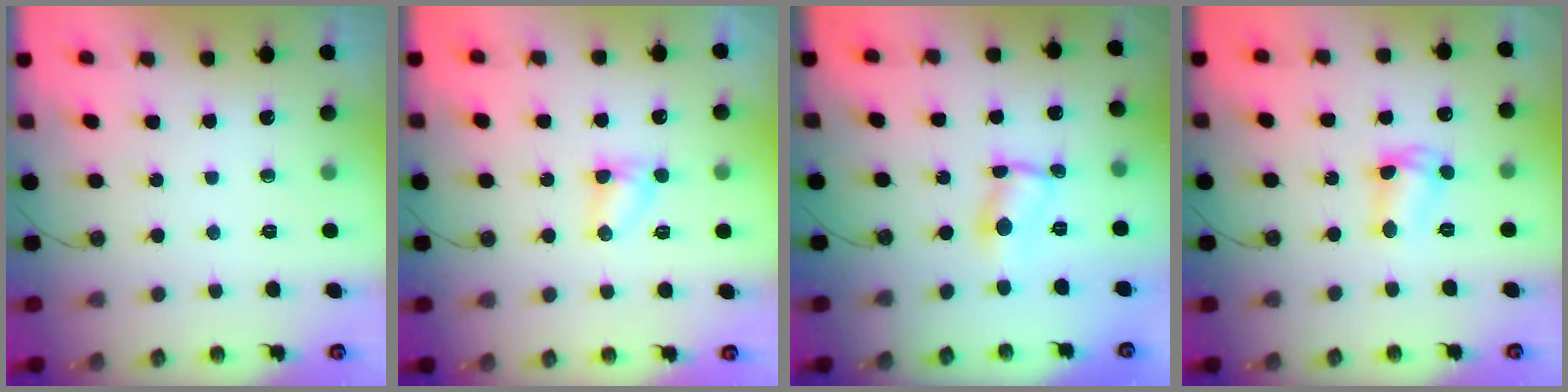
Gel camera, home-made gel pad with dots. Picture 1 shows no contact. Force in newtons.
{"total": 4.2, "press": 4.2, "slide": 0.5}
{"total": 2.4, "press": 2.4, "slide": 0.1}
{"total": 7.4, "press": 7.4, "slide": 0.6}